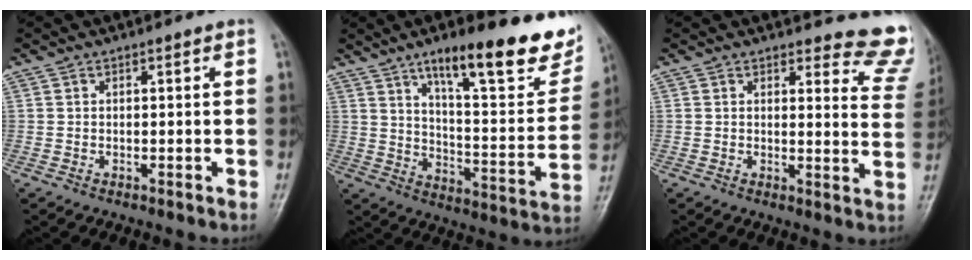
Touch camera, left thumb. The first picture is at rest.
{"total": 23.9, "force": [14.9, 6.3, 17.6], "torque": [-0.203, -0.058, 0.225]}
{"total": 10.4, "force": [10.0, 2.7, 1.3], "torque": [0.033, -0.098, 0.076]}